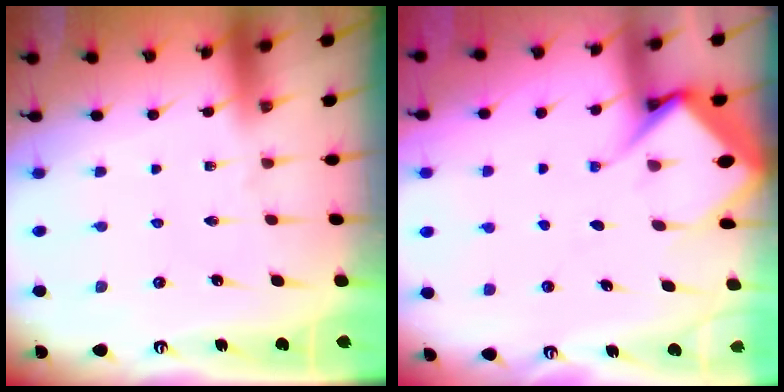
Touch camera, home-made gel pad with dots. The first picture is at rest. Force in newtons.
{"total": 9.0, "press": 8.9, "slide": 1.2}